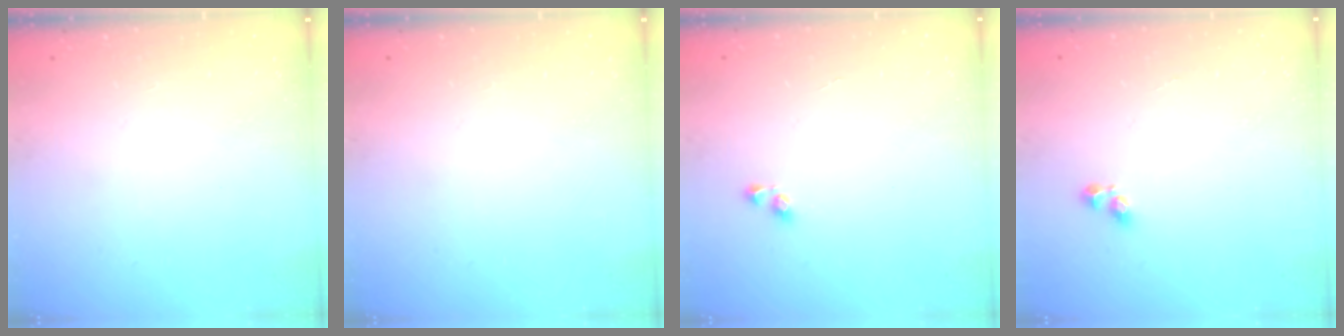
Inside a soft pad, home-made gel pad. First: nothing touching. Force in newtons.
{"total": 0.0}
{"total": 2.9, "press": 2.9, "slide": 0.2}
{"total": 3.1, "press": 3.1, "slide": 0.3}